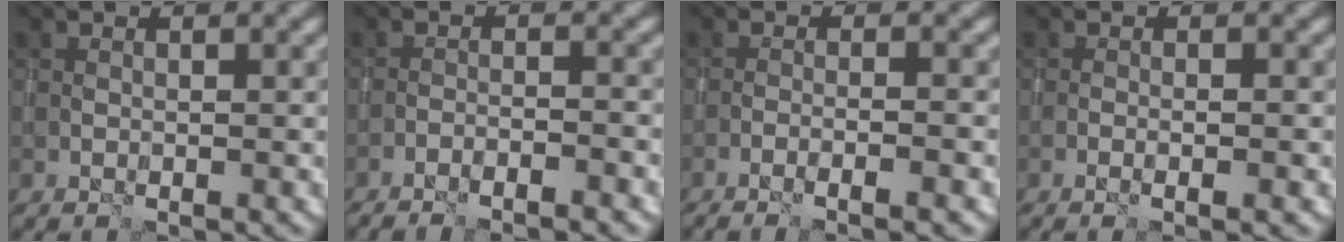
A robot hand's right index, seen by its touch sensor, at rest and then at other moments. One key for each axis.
{"total": 3.5, "fx": -3.0, "fy": 0.5, "fz": 1.7, "tx": -0.025, "ty": 0.008, "tz": -0.052}
{"total": 3.4, "fx": -2.2, "fy": 0.5, "fz": 2.6, "tx": -0.036, "ty": 0.013, "tz": -0.046}
{"total": 1.9, "fx": -0.5, "fy": 0.5, "fz": 1.7, "tx": -0.018, "ty": 0.001, "tz": -0.014}